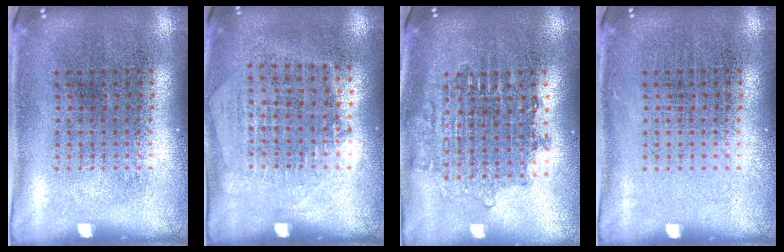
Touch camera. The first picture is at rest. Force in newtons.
{"total": 1.3, "press": 1.1, "slide": 0.6}
{"total": 1.6, "press": 1.3, "slide": 0.9}
{"total": 0.0}